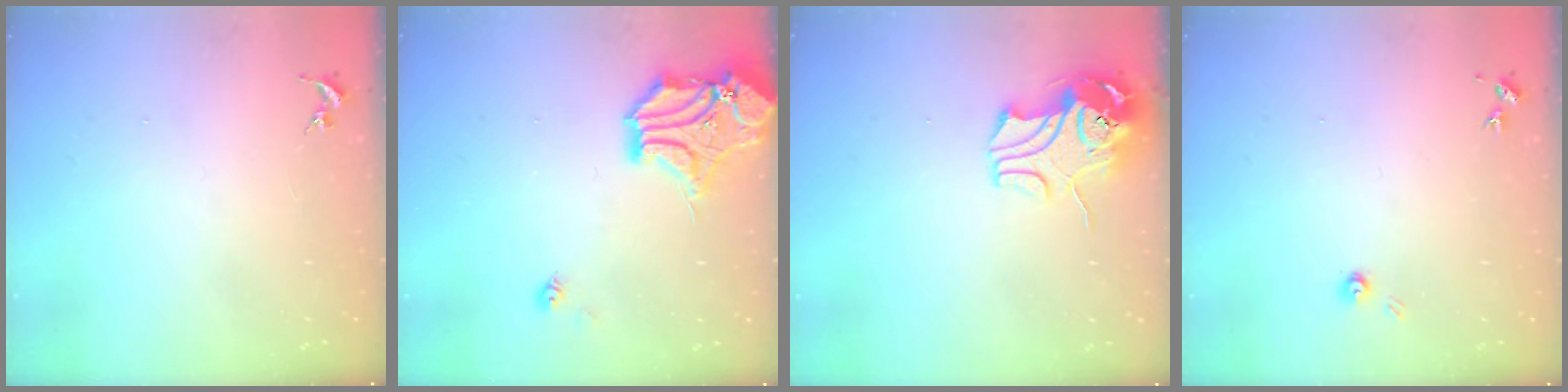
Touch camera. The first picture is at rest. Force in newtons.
{"total": 15.6, "press": 15.4, "slide": 2.4}
{"total": 11.7, "press": 11.5, "slide": 1.7}
{"total": 3.3, "press": 3.3, "slide": 0.3}